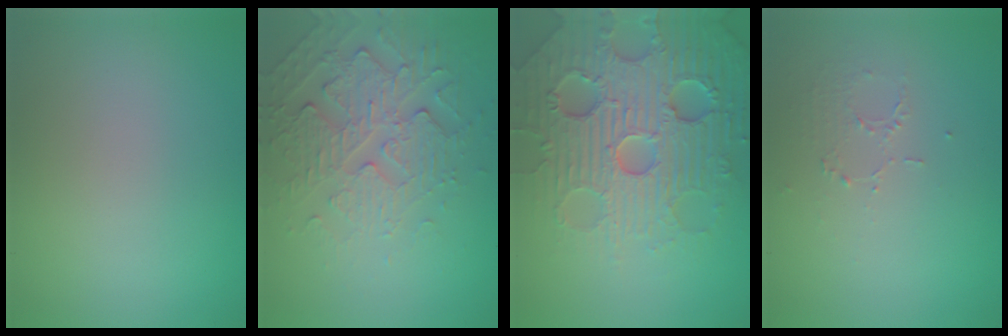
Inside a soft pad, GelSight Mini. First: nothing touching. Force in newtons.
{"total": 5.0, "press": 3.6, "slide": 3.5}
{"total": 7.8, "press": 7.7, "slide": 1.7}
{"total": 1.0, "press": 0.5, "slide": 0.9}